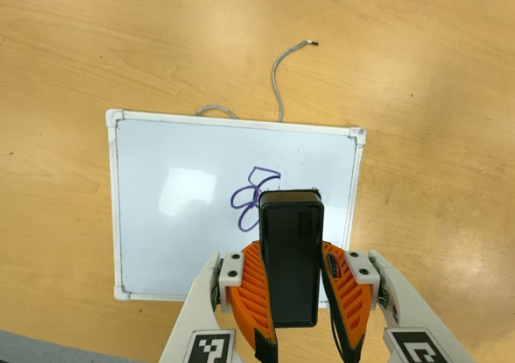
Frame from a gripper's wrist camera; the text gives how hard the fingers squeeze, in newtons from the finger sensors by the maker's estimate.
{"total": 7.0, "left": 5.7, "right": 8.4}